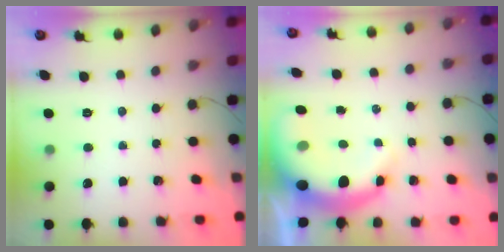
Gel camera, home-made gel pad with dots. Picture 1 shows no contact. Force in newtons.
{"total": 10.5, "press": 10.3, "slide": 2.3}